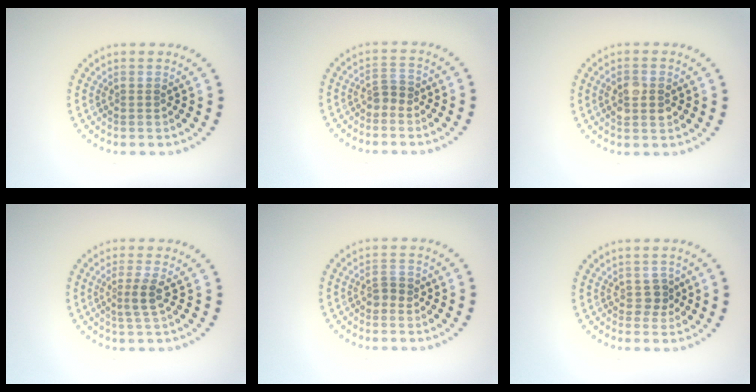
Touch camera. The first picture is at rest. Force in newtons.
{"total": 1.2, "press": 1.0, "slide": 0.6}
{"total": 2.7, "press": 2.7, "slide": 0.1}
{"total": 1.9, "press": 1.4, "slide": 1.2}
{"total": 1.2, "press": 1.1, "slide": 0.4}
{"total": 1.2, "press": 1.0, "slide": 0.7}